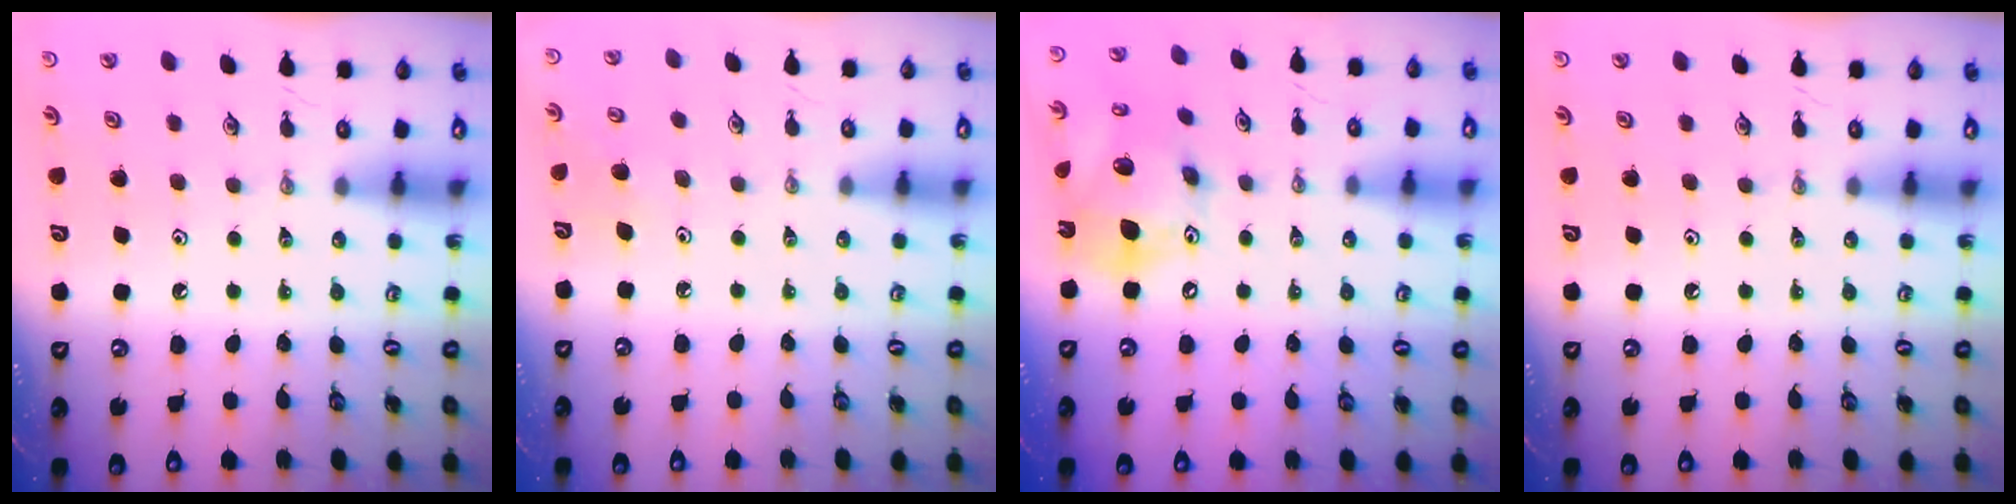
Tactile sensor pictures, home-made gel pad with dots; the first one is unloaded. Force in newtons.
{"total": 4.1, "press": 4.1, "slide": 0.4}
{"total": 16.9, "press": 16.6, "slide": 3.2}
{"total": 0.0}